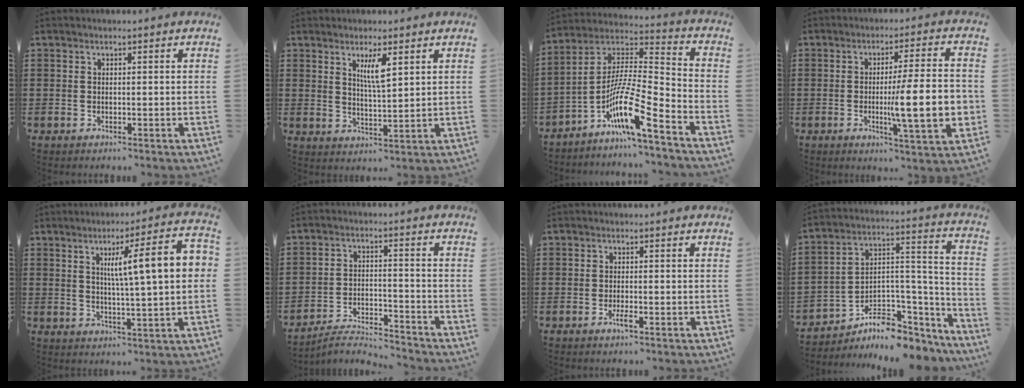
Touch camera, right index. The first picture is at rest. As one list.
[{"total": 4.2, "force": [2.1, 0.9, 3.5], "torque": [-0.067, 0.000, 0.033]}, {"total": 11.9, "force": [-7.1, 1.2, 9.5], "torque": [-0.195, -0.018, -0.142]}, {"total": 13.6, "force": [-1.6, 2.4, 13.2], "torque": [-0.193, -0.013, -0.031]}, {"total": 10.5, "force": [2.2, 1.1, 10.2], "torque": [-0.176, 0.001, 0.028]}, {"total": 4.5, "force": [-4.4, 0.2, 0.9], "torque": [-0.027, 0.000, -0.091]}, {"total": 1.8, "force": [-1.0, 0.2, 1.4], "torque": [-0.040, -0.007, -0.022]}, {"total": 6.1, "force": [-3.9, 4.1, 2.2], "torque": [-0.049, -0.008, -0.068]}]